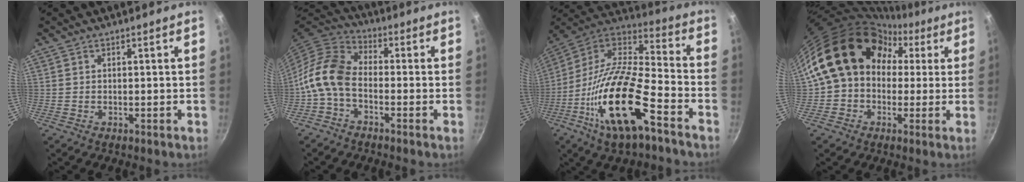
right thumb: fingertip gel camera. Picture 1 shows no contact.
{"total": 9.5, "force": [-2.9, 5.9, 6.9], "torque": [-0.134, 0.041, -0.075]}
{"total": 23.6, "force": [-10.4, 8.3, 19.4], "torque": [-0.350, 0.044, -0.207]}
{"total": 18.1, "force": [2.7, 14.9, 10.0], "torque": [-0.134, 0.055, 0.031]}